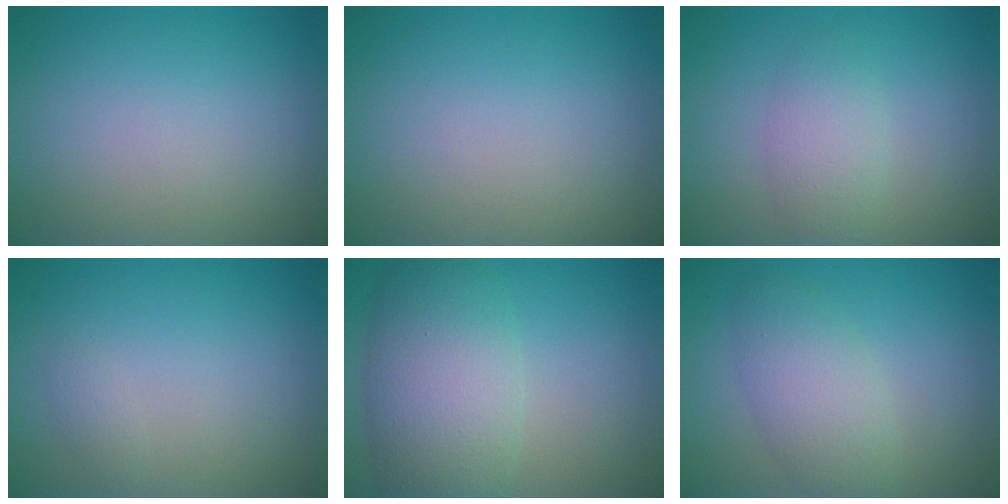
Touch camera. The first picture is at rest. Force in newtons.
{"total": 0.0}
{"total": 2.7, "press": 2.7, "slide": 0.1}
{"total": 0.7, "press": 0.7, "slide": 0.0}
{"total": 7.6, "press": 7.6, "slide": 0.6}
{"total": 4.0, "press": 4.0, "slide": 0.2}